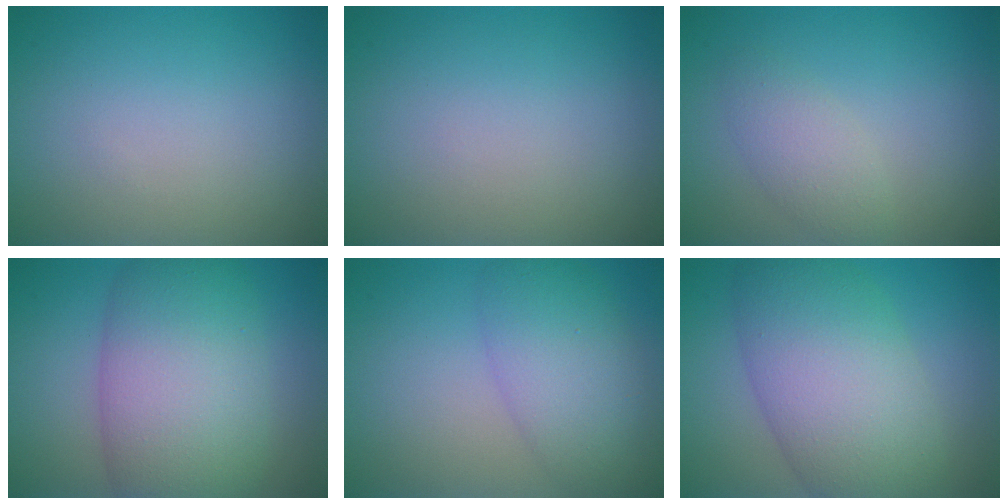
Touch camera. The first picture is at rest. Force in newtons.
{"total": 0.0}
{"total": 2.4, "press": 2.4, "slide": 0.1}
{"total": 10.9, "press": 10.9, "slide": 0.4}
{"total": 5.7, "press": 5.7, "slide": 0.2}
{"total": 9.6, "press": 9.6, "slide": 0.4}